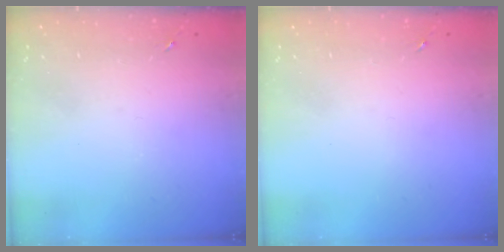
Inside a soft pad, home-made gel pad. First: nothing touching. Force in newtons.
{"total": 0.0}